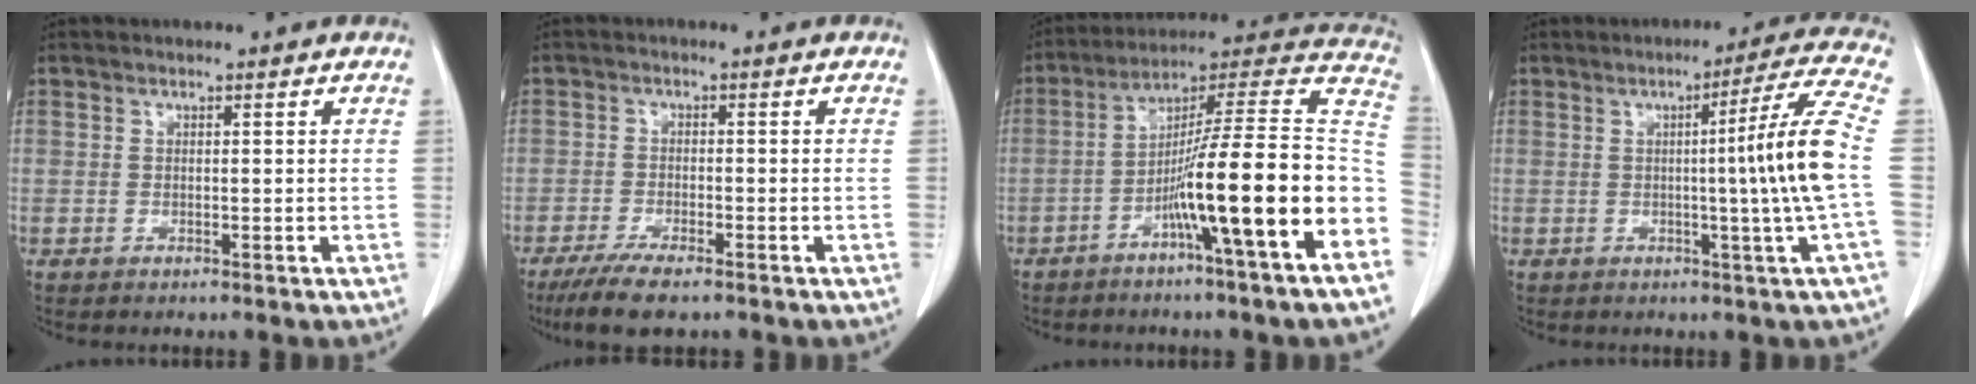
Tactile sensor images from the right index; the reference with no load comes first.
{"total": 6.2, "force": [-4.5, 1.3, 4.0], "torque": [-0.074, -0.014, -0.077]}
{"total": 20.7, "force": [-7.3, -0.8, 19.3], "torque": [-0.250, 0.012, -0.124]}
{"total": 10.6, "force": [-0.4, -3.0, 10.2], "torque": [-0.138, -0.007, -0.002]}